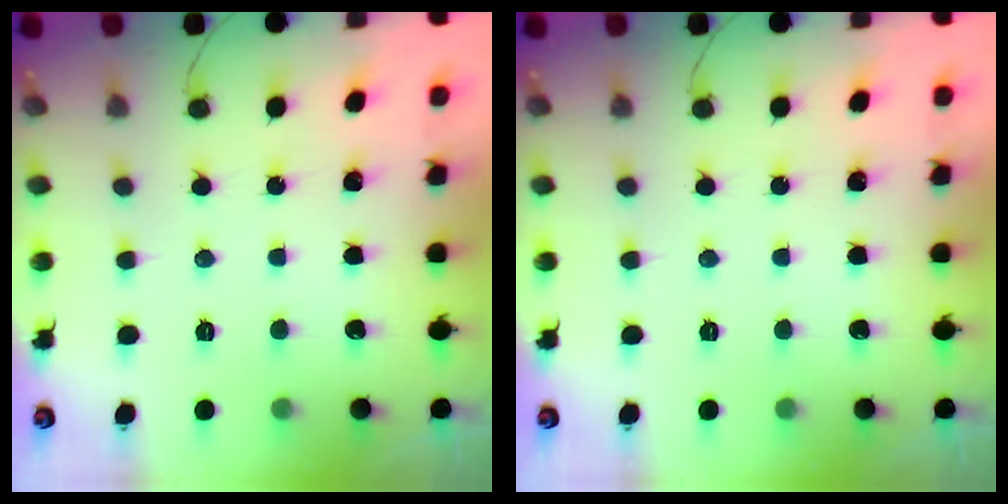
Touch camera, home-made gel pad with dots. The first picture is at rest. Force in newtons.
{"total": 0.0}